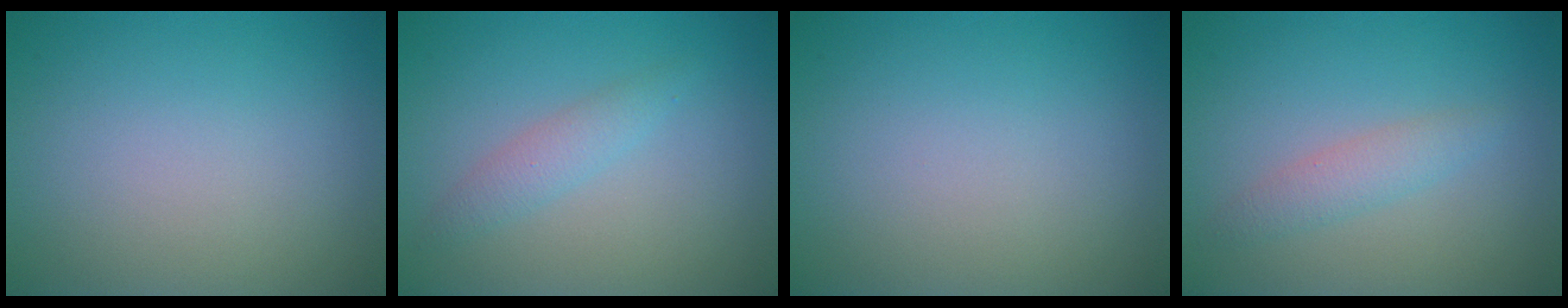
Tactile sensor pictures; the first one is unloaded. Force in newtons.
{"total": 1.8, "press": 1.8, "slide": 0.1}
{"total": 0.0}
{"total": 1.8, "press": 1.8, "slide": 0.0}